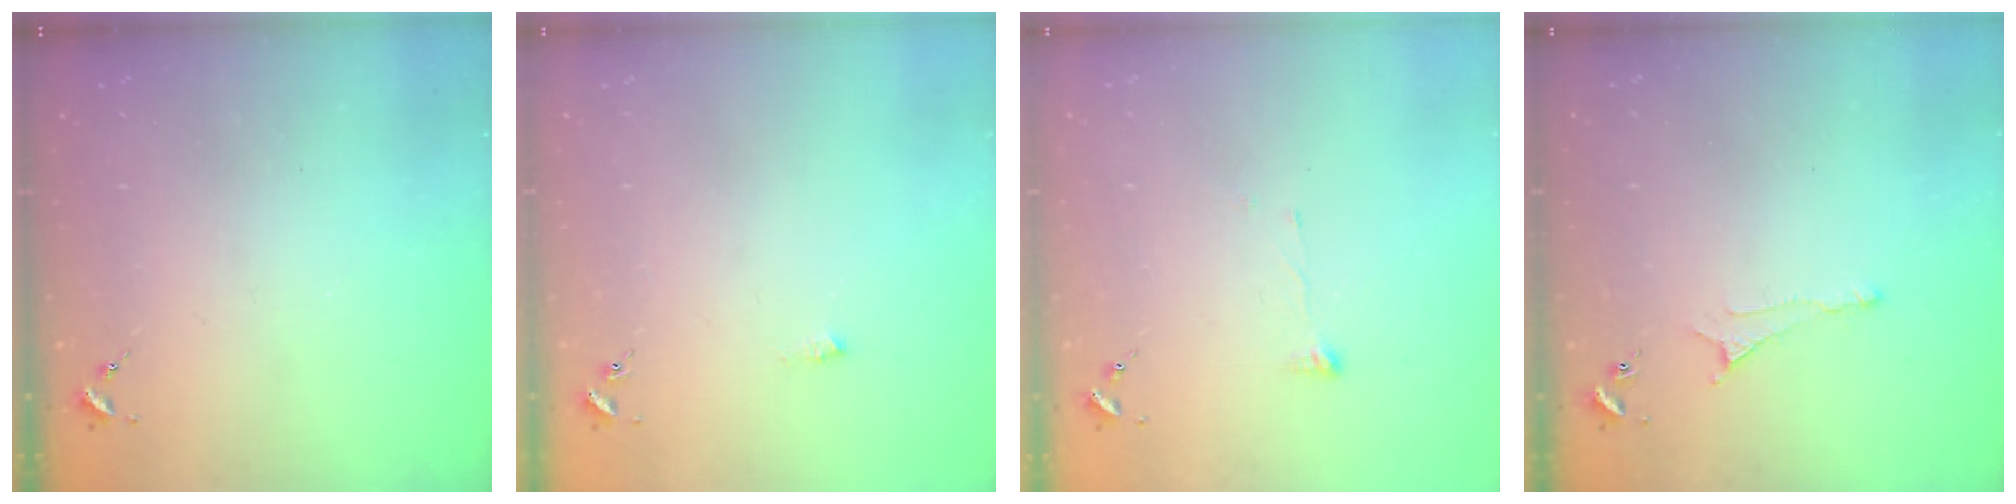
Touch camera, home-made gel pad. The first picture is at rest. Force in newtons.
{"total": 4.3, "press": 4.3, "slide": 0.7}
{"total": 4.8, "press": 4.7, "slide": 0.4}
{"total": 3.8, "press": 3.8, "slide": 0.6}